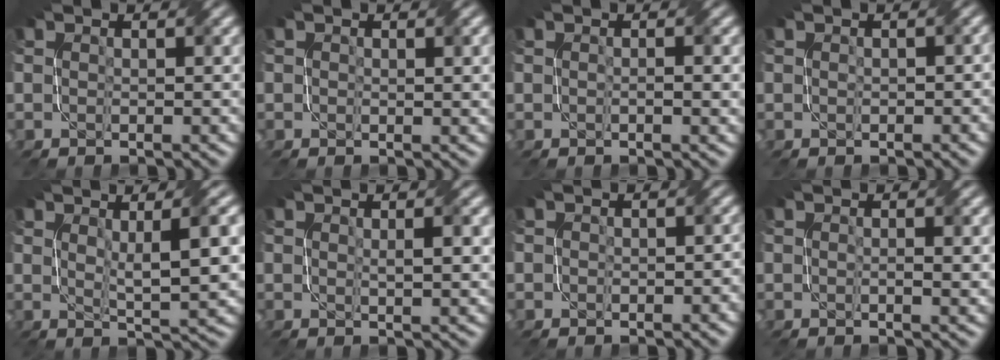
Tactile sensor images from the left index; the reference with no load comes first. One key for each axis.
{"total": 1.4, "fx": 0.6, "fy": 0.7, "fz": 1.1, "tx": -0.011, "ty": -0.001, "tz": 0.011}
{"total": 1.0, "fx": -0.1, "fy": 0.3, "fz": 1.0, "tx": -0.017, "ty": -0.002, "tz": 0.000}
{"total": 0.6, "fx": 0.0, "fy": 0.5, "fz": 0.3, "tx": -0.006, "ty": 0.001, "tz": 0.002}
{"total": 6.1, "fx": 1.6, "fy": 1.4, "fz": 5.7, "tx": -0.078, "ty": -0.002, "tz": 0.030}
{"total": 1.9, "fx": 0.5, "fy": 0.5, "fz": 1.8, "tx": -0.025, "ty": 0.001, "tz": 0.013}
{"total": 1.2, "fx": 0.0, "fy": 1.0, "fz": 0.6, "tx": -0.007, "ty": -0.005, "tz": -0.002}
{"total": 1.2, "fx": 0.2, "fy": 0.3, "fz": 1.1, "tx": -0.020, "ty": -0.002, "tz": 0.005}